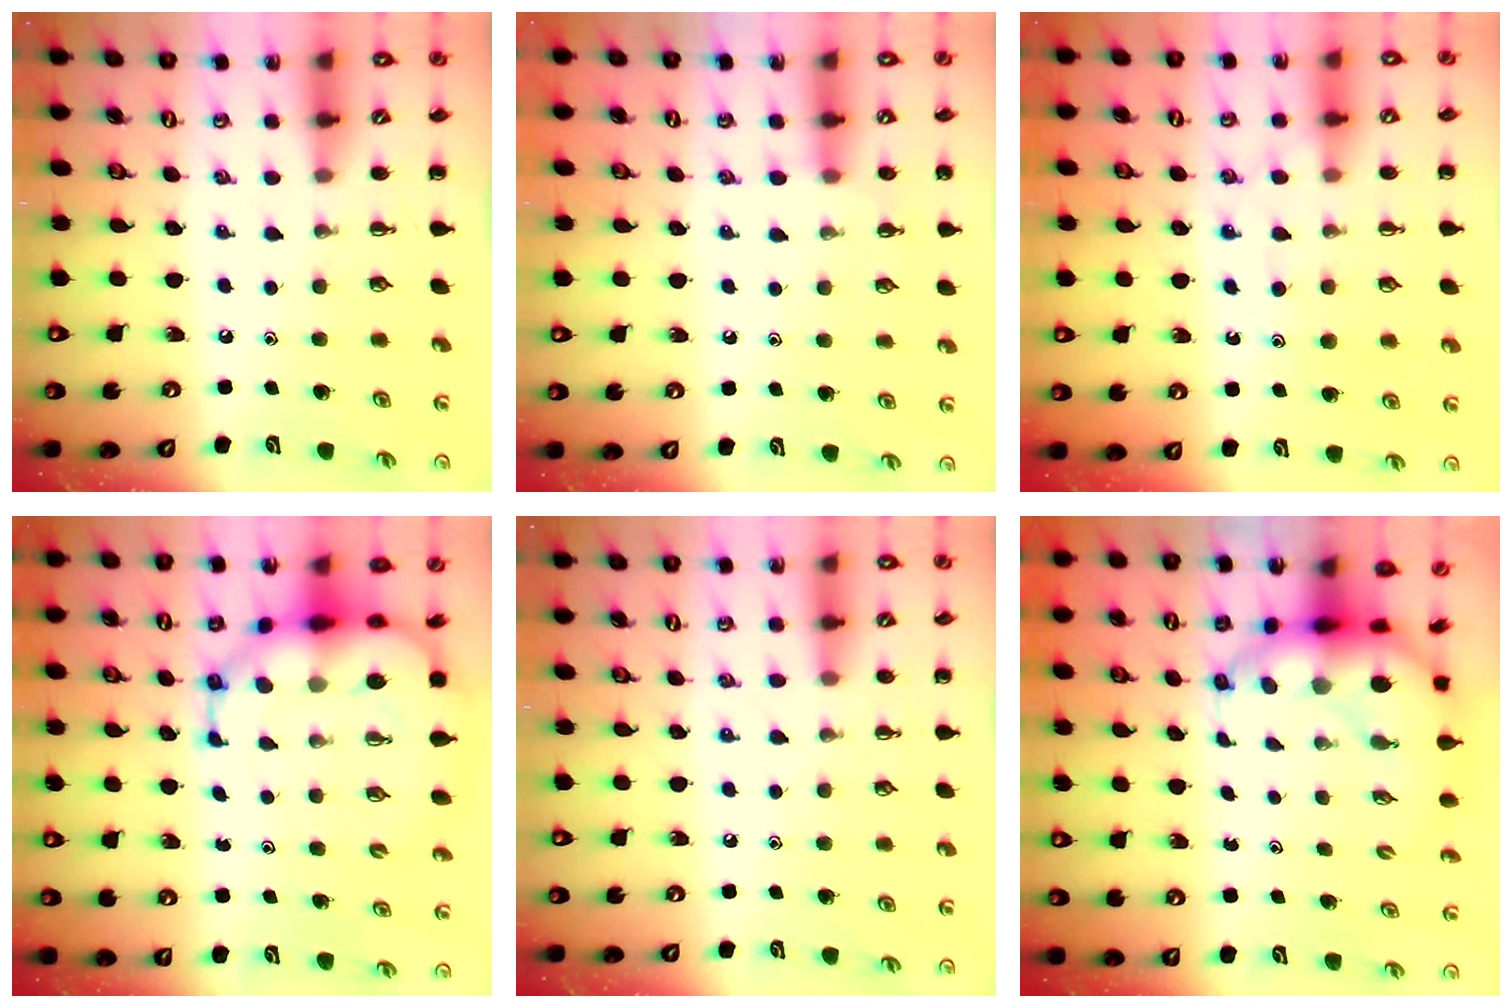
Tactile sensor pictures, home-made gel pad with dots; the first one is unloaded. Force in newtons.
{"total": 6.8, "press": 6.5, "slide": 1.7}
{"total": 11.1, "press": 11.1, "slide": 0.8}
{"total": 12.5, "press": 12.0, "slide": 3.5}
{"total": 7.4, "press": 6.9, "slide": 2.6}
{"total": 8.0, "press": 7.6, "slide": 2.2}